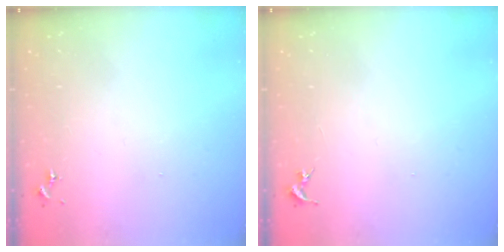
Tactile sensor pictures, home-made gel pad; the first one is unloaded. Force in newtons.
{"total": 0.0}